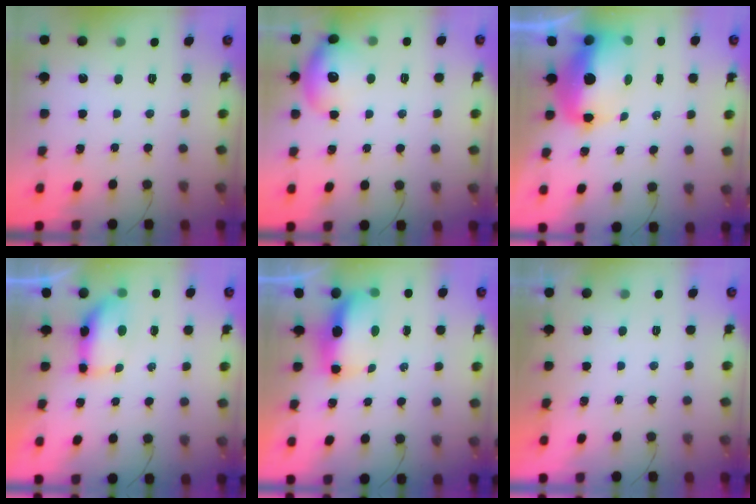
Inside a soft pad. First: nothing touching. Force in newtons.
{"total": 12.0, "press": 11.9, "slide": 1.5}
{"total": 14.4, "press": 14.1, "slide": 2.7}
{"total": 13.7, "press": 8.7, "slide": 10.5}
{"total": 10.2, "press": 8.2, "slide": 6.1}
{"total": 1.9, "press": 0.1, "slide": 1.9}